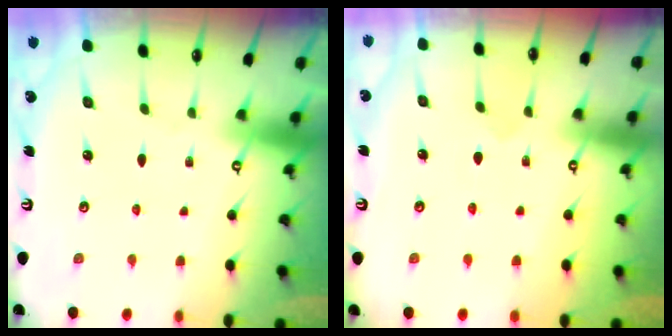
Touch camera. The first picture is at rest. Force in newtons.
{"total": 4.5, "press": 4.5, "slide": 0.5}